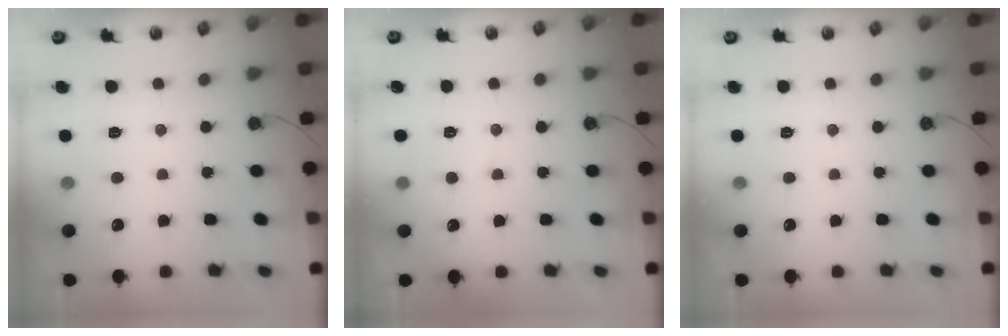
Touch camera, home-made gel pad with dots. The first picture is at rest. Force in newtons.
{"total": 4.7, "press": 4.6, "slide": 0.3}
{"total": 0.0}